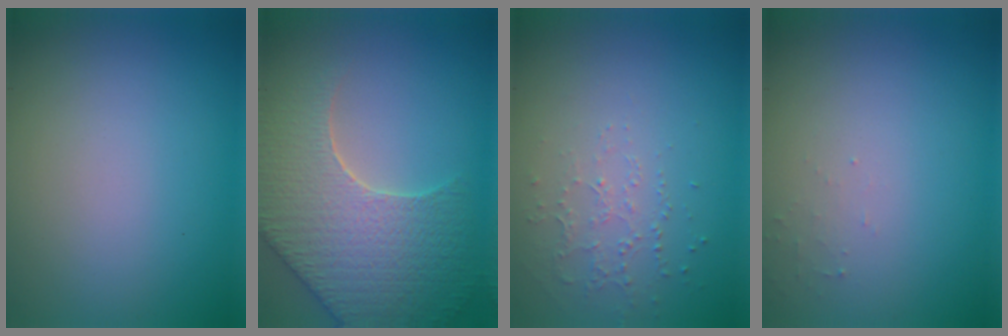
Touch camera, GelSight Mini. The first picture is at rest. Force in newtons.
{"total": 7.8, "press": 6.2, "slide": 4.8}
{"total": 1.0, "press": 0.7, "slide": 0.8}
{"total": 0.7, "press": 0.7, "slide": 0.2}